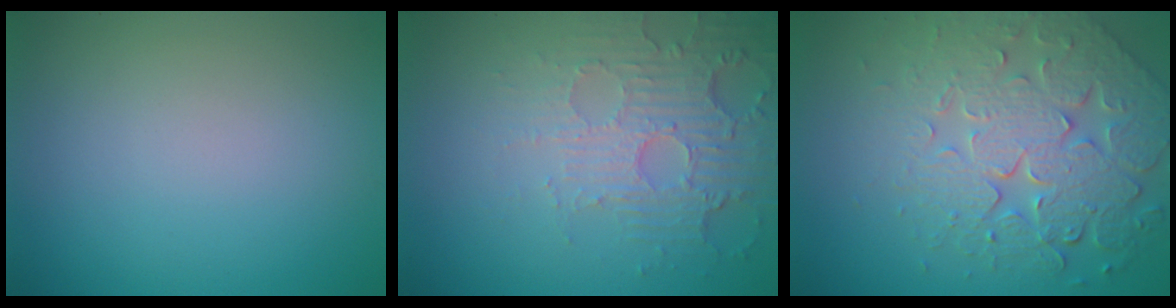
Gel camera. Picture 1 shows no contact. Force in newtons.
{"total": 5.6, "press": 3.6, "slide": 4.4}
{"total": 8.1, "press": 5.7, "slide": 5.7}